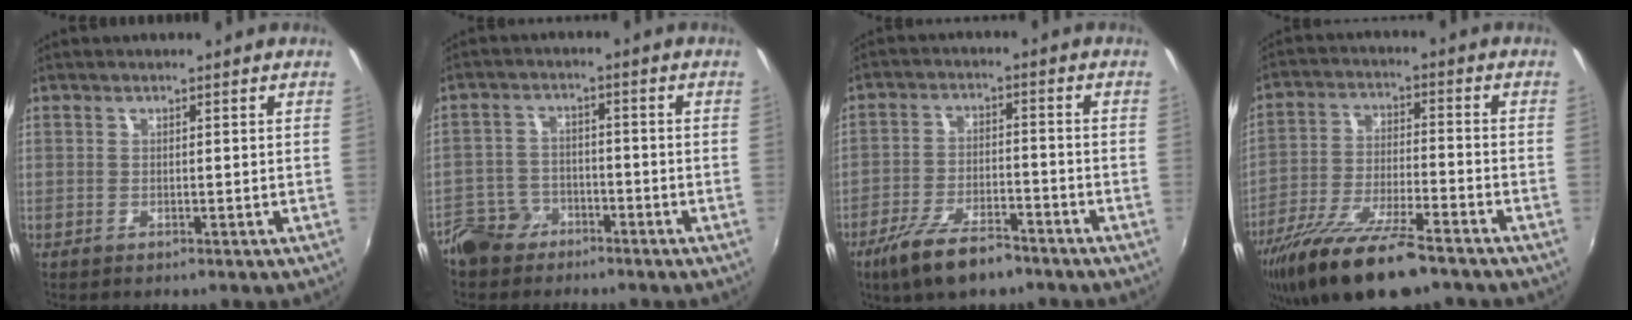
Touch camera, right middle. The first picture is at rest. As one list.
[{"total": 8.0, "force": [-5.6, 5.4, 1.8], "torque": [-0.056, 0.019, -0.101]}, {"total": 10.9, "force": [-7.9, 3.6, 6.6], "torque": [-0.149, -0.020, -0.139]}, {"total": 17.6, "force": [-12.9, 4.3, 11.2], "torque": [-0.225, -0.043, -0.230]}]